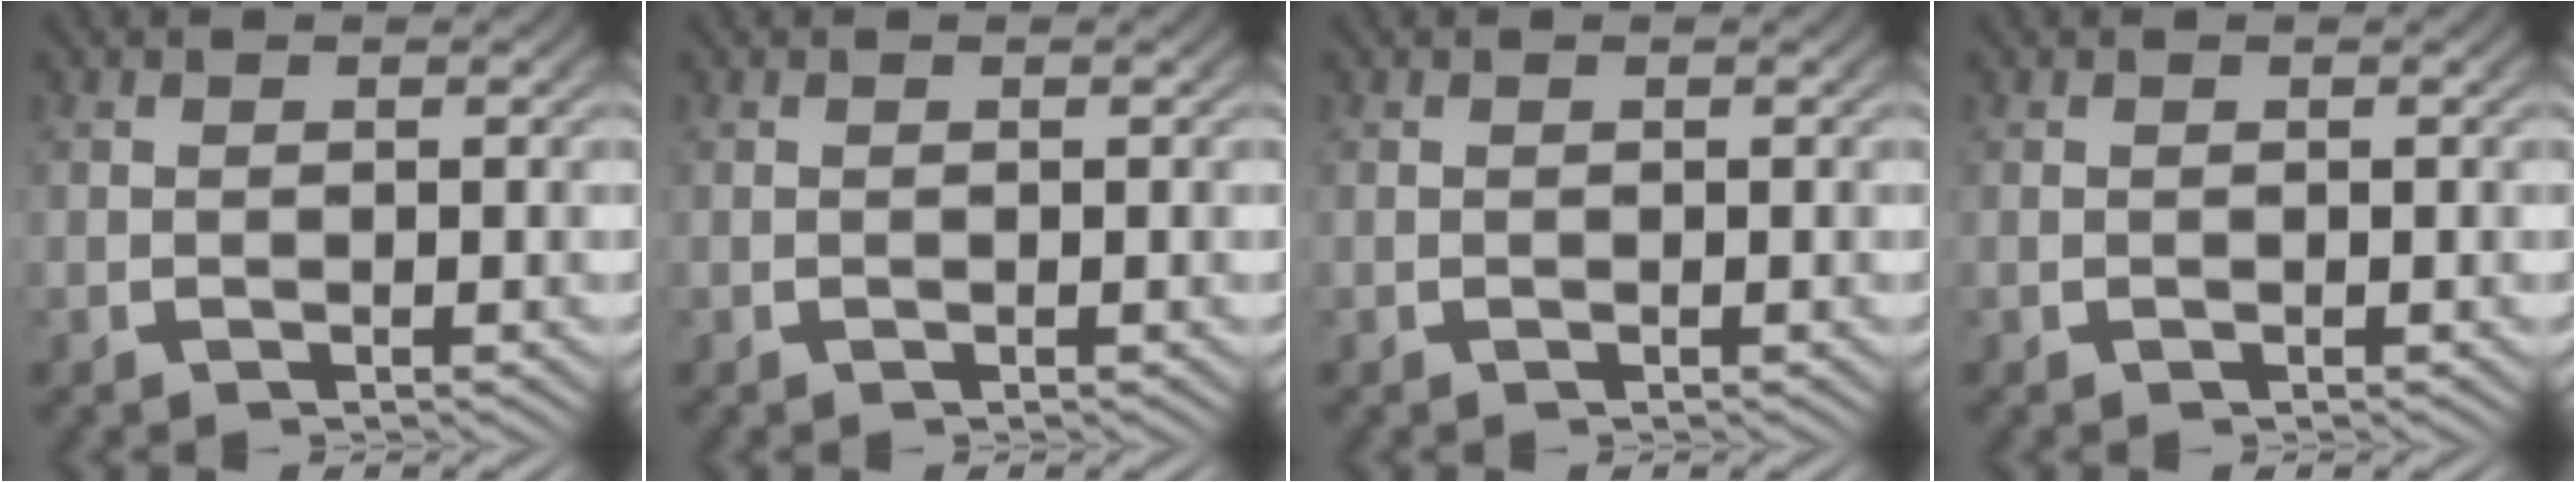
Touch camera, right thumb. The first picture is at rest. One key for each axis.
{"total": 0.0}
{"total": 0.0}
{"total": 0.0}